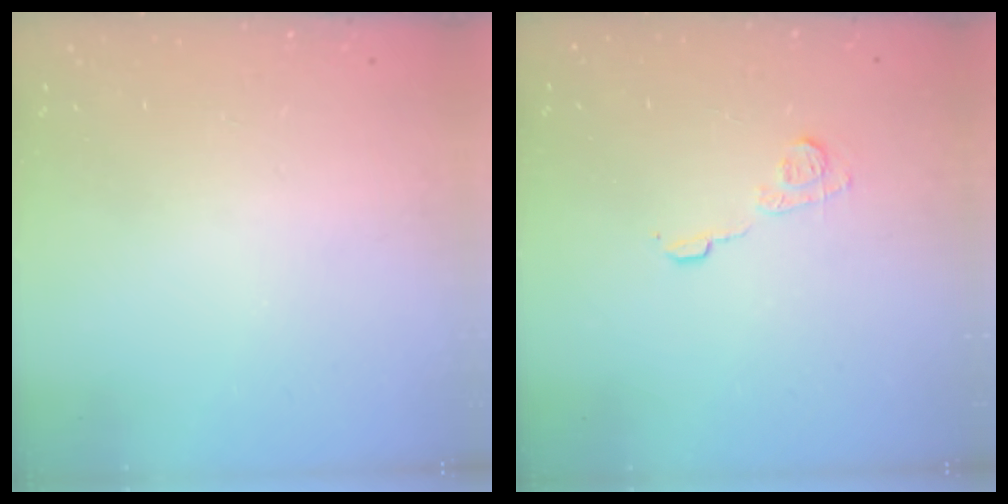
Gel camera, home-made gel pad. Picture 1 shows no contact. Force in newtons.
{"total": 7.0, "press": 7.0, "slide": 0.4}